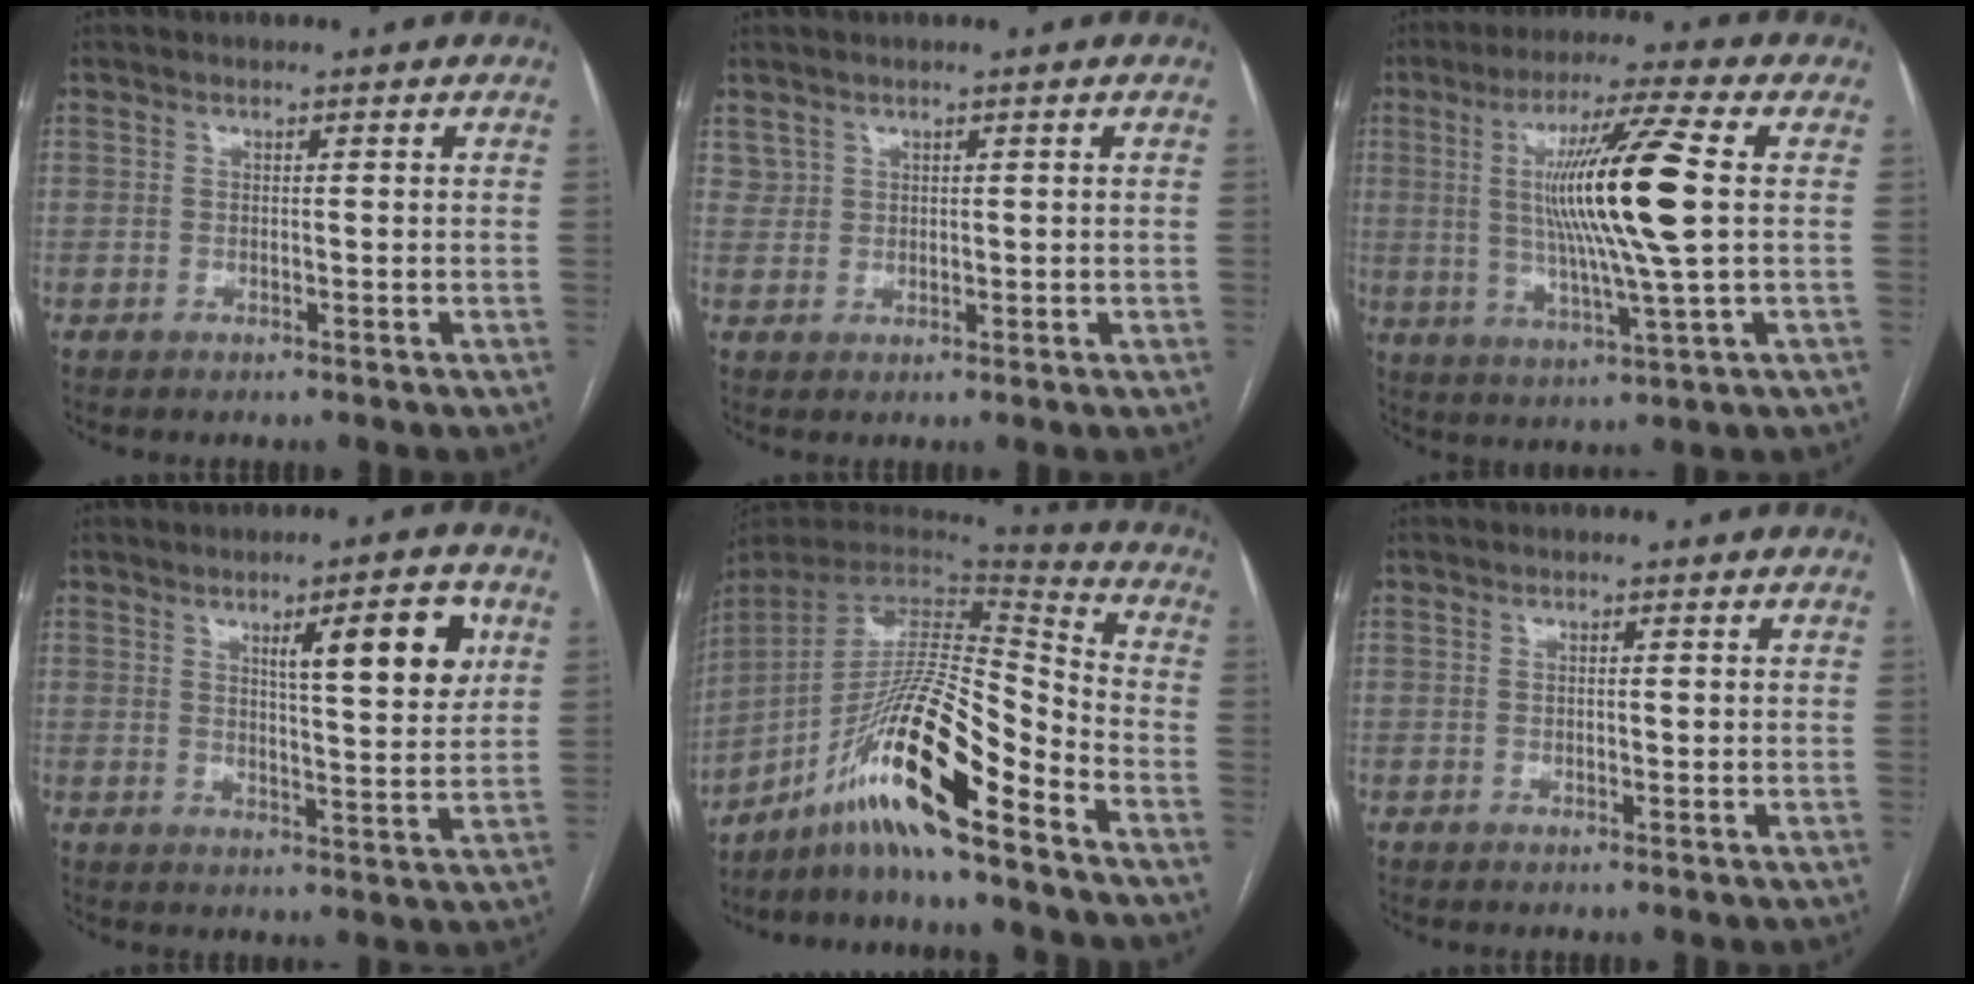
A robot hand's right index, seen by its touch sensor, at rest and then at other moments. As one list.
[{"total": 2.0, "force": [1.3, 1.5, 0.3], "torque": [0.000, 0.005, 0.026]}, {"total": 15.2, "force": [1.9, -0.9, 15.1], "torque": [-0.281, -0.004, 0.029]}, {"total": 9.7, "force": [4.0, 1.3, 8.7], "torque": [-0.123, 0.002, 0.057]}, {"total": 17.3, "force": [-11.1, 0.8, 13.3], "torque": [-0.256, 0.003, -0.201]}, {"total": 0.9, "force": [0.1, 0.3, 0.8], "torque": [-0.014, 0.000, 0.002]}]